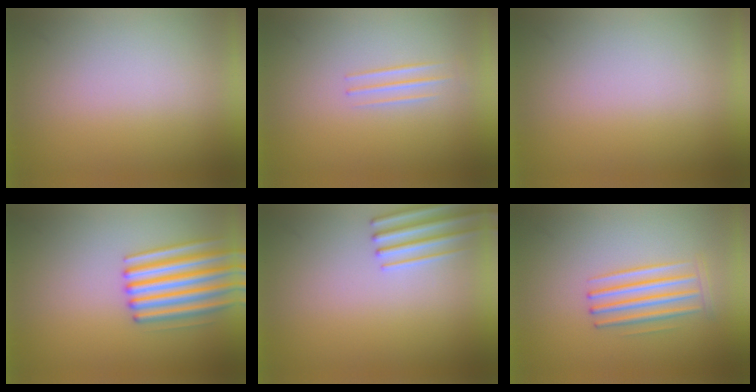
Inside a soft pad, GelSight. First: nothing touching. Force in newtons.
{"total": 1.4}
{"total": 1.2}
{"total": 4.7}
{"total": 2.0}
{"total": 2.9}